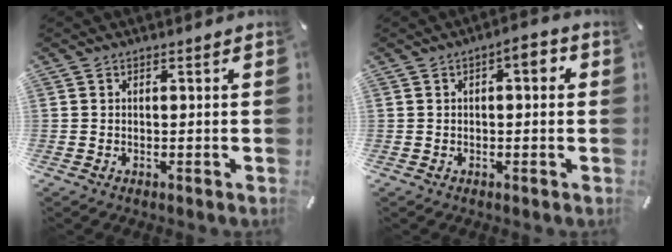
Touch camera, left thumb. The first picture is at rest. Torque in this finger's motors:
{"motor_torque": [0.07, 0.23, 0.59, 0.01, 0.13]}